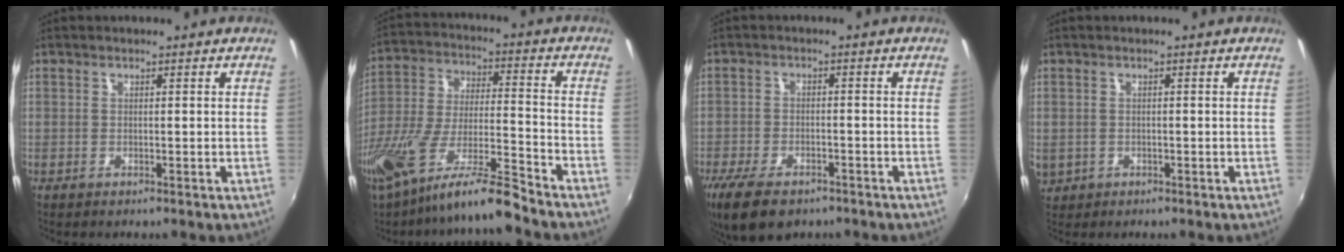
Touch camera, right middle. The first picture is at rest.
{"total": 14.9, "force": [-11.9, 0.5, 9.0], "torque": [-0.178, -0.020, -0.219]}
{"total": 10.3, "force": [-7.2, 4.6, 5.8], "torque": [-0.142, -0.028, -0.127]}
{"total": 4.4, "force": [-0.5, 3.8, 2.0], "torque": [-0.046, -0.002, 0.001]}